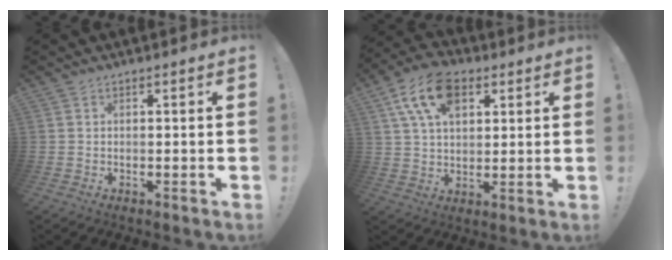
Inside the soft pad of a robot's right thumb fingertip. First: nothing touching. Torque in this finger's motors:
{"motor_torque": [0.44, 1.05, 0.38, -0.15, 0.09]}